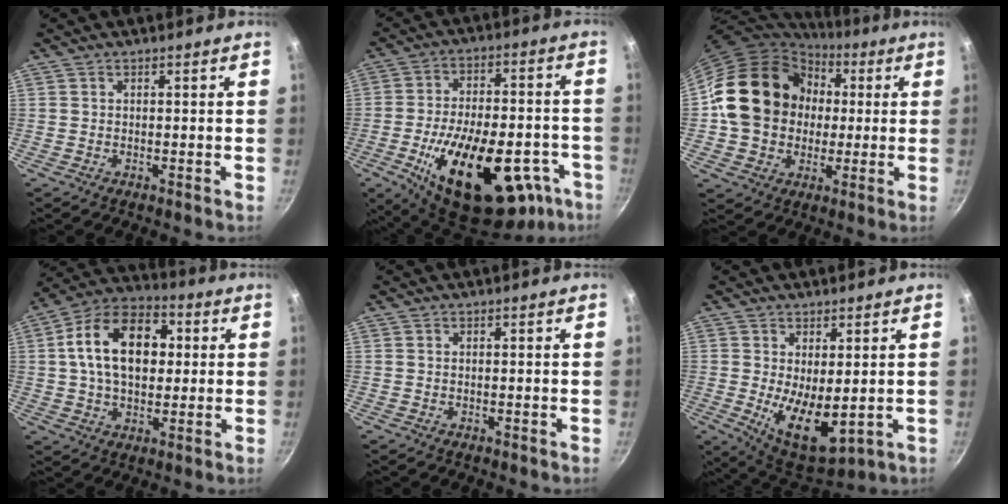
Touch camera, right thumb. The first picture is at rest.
{"total": 30.3, "force": [-12.5, 14.9, 23.2], "torque": [-0.325, 0.034, -0.172]}
{"total": 19.9, "force": [1.8, 16.8, 10.6], "torque": [-0.163, 0.032, 0.030]}
{"total": 17.2, "force": [2.8, 11.3, 12.6], "torque": [-0.179, 0.022, 0.029]}
{"total": 0.0}
{"total": 10.9, "force": [-0.2, 5.1, 9.7], "torque": [-0.137, -0.028, 0.015]}